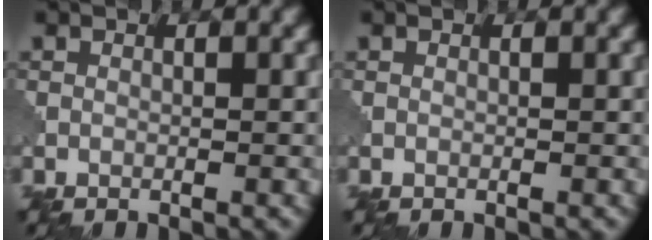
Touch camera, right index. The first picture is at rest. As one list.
[{"total": 0.0}]